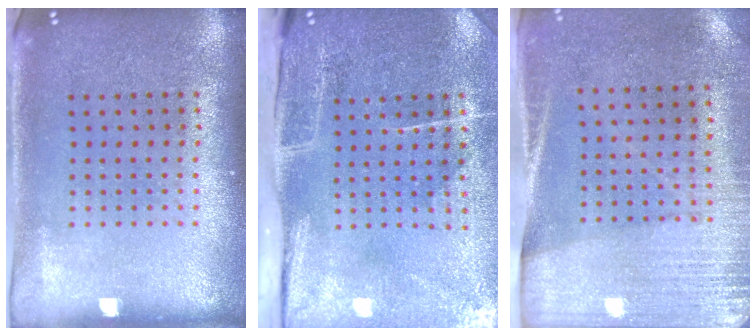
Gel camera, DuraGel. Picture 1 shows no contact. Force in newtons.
{"total": 4.8, "press": 3.8, "slide": 2.9}
{"total": 2.8, "press": 2.5, "slide": 1.3}